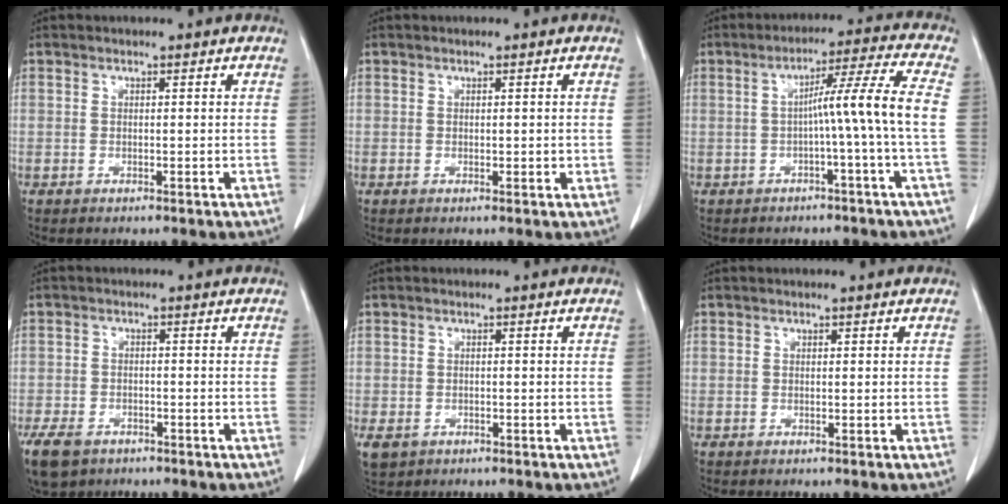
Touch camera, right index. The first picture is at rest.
{"total": 1.0, "force": [0.1, 0.7, 0.8], "torque": [-0.007, -0.001, 0.005]}
{"total": 8.3, "force": [-1.1, -2.2, 7.9], "torque": [-0.120, 0.022, -0.012]}
{"total": 7.7, "force": [-4.9, 4.9, 3.4], "torque": [-0.075, -0.006, -0.077]}
{"total": 4.4, "force": [-2.0, 3.6, 1.4], "torque": [-0.034, -0.004, -0.027]}
{"total": 0.0}